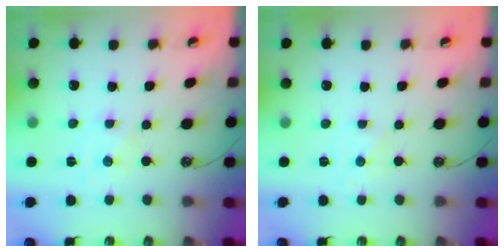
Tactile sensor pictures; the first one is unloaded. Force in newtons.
{"total": 2.2, "press": 2.1, "slide": 0.4}